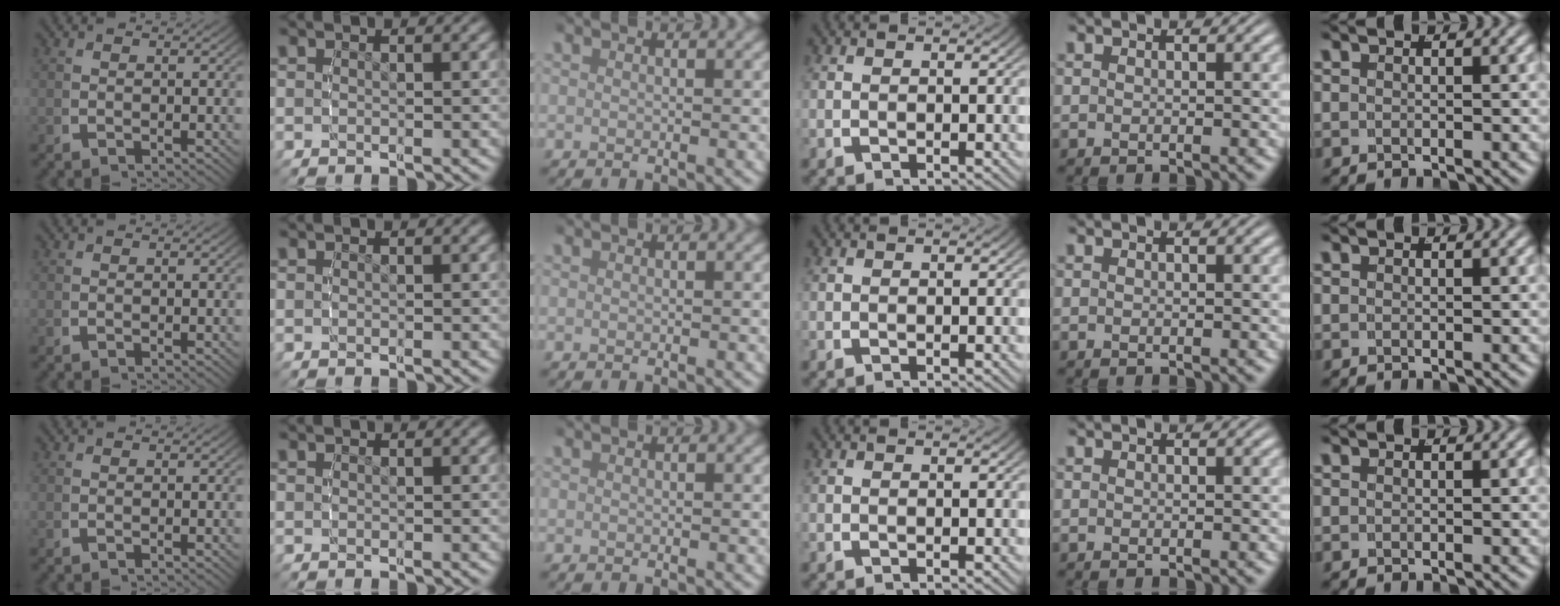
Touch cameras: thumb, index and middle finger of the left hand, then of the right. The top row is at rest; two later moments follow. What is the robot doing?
{"motion": "reach", "object": "jacket"}